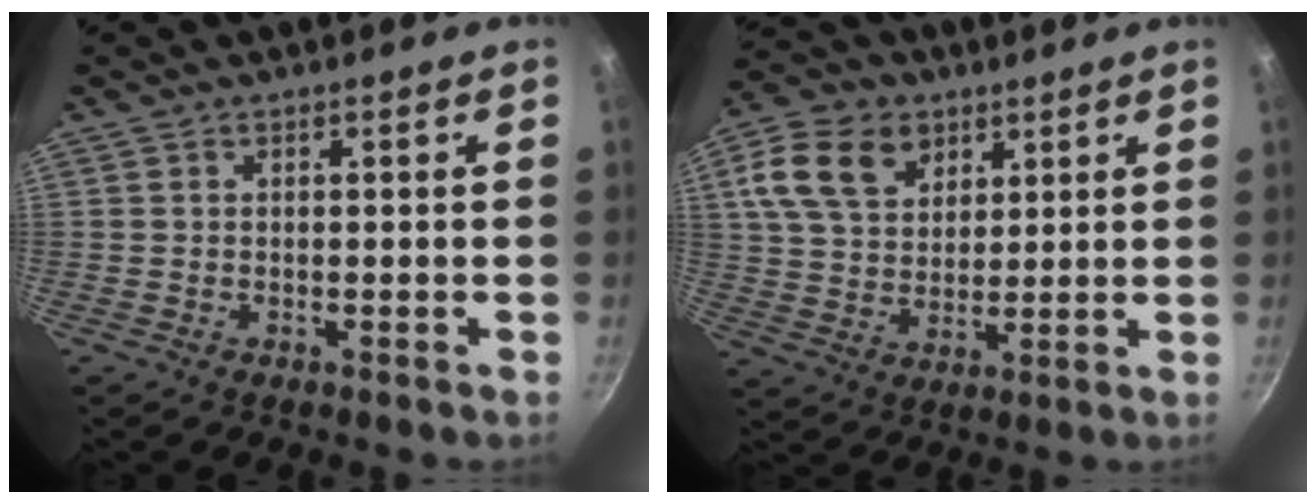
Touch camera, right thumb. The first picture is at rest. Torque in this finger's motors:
{"motor_torque": [-0.06, 0.27, 0.22, -0.01, 0.08]}